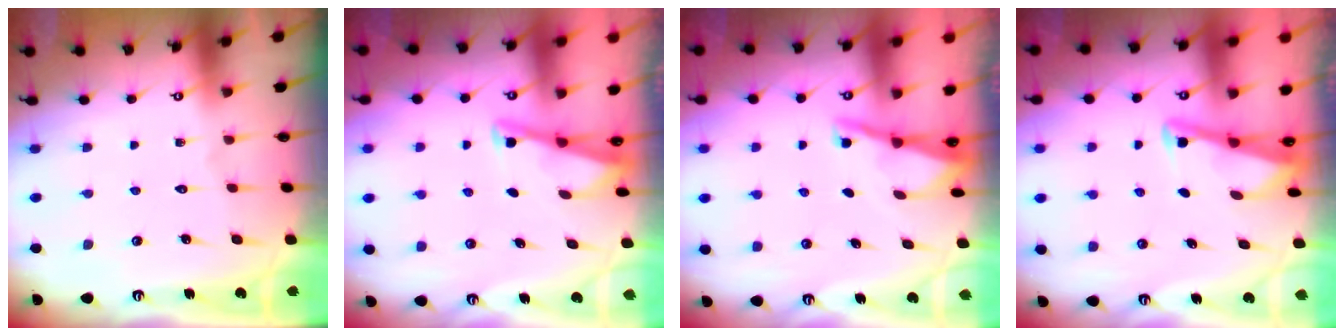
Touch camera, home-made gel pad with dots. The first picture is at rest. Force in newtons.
{"total": 2.9, "press": 2.9, "slide": 0.2}
{"total": 2.9, "press": 2.8, "slide": 0.3}
{"total": 3.0, "press": 3.0, "slide": 0.3}